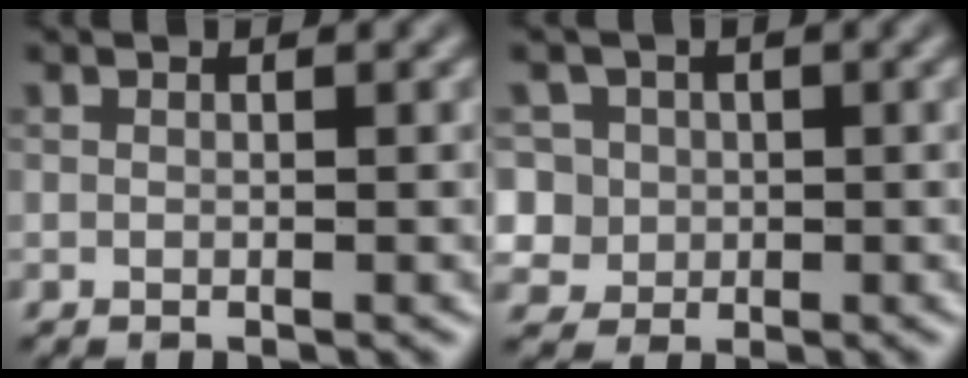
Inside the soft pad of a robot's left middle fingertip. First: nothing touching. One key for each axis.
{"total": 6.5, "fx": 1.7, "fy": 5.8, "fz": 2.1, "tx": -0.046, "ty": 0.035, "tz": 0.004}